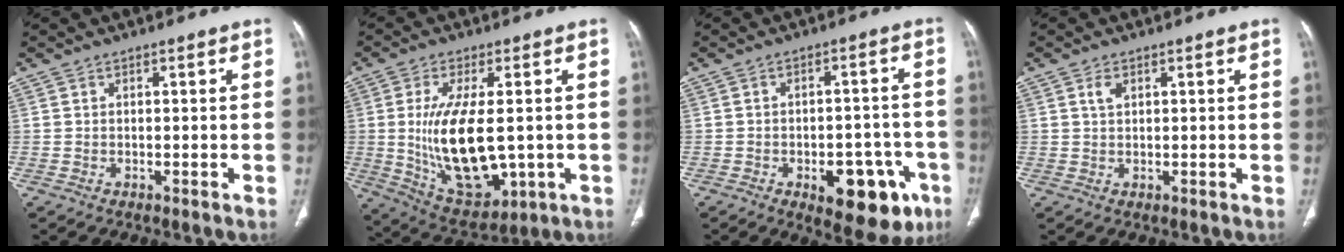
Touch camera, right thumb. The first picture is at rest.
{"total": 17.0, "force": [-0.5, 7.7, 15.1], "torque": [-0.271, -0.016, 0.016]}
{"total": 14.6, "force": [-6.5, 7.3, 10.9], "torque": [-0.104, 0.031, -0.073]}
{"total": 1.8, "force": [0.9, 1.0, 1.3], "torque": [-0.025, 0.001, 0.020]}